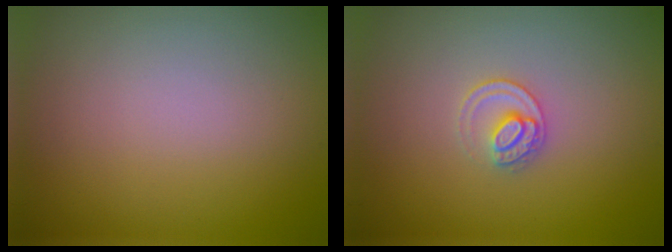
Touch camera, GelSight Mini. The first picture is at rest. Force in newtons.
{"total": 2.1, "press": 2.1, "slide": 0.2}